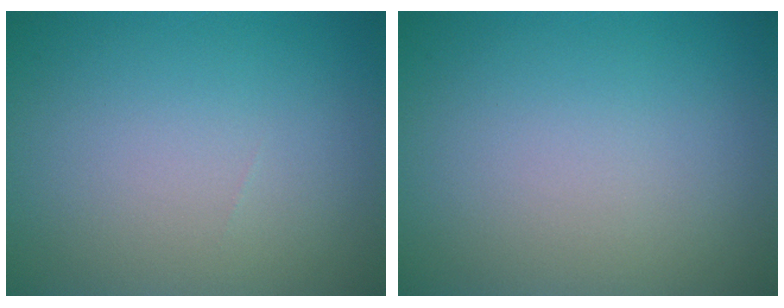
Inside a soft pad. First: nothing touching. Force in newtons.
{"total": 0.0}